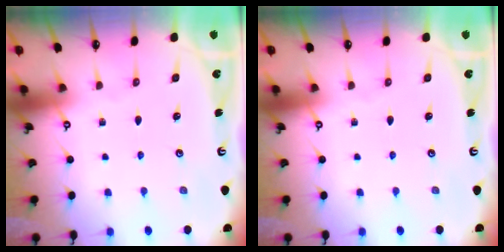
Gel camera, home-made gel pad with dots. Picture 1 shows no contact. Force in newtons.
{"total": 0.0}